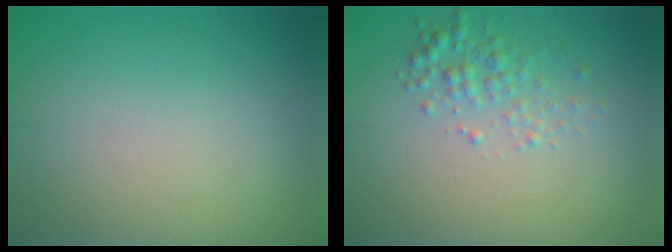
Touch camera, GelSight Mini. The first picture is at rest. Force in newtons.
{"total": 2.0, "press": 2.0, "slide": 0.1}